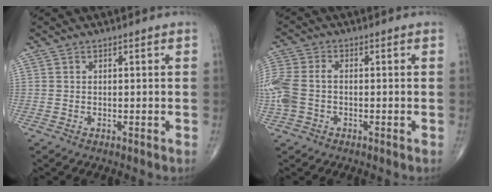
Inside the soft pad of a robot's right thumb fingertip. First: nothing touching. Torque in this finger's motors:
{"motor_torque": [0.26, 0.05, 0.72, 0.26, 0.09]}